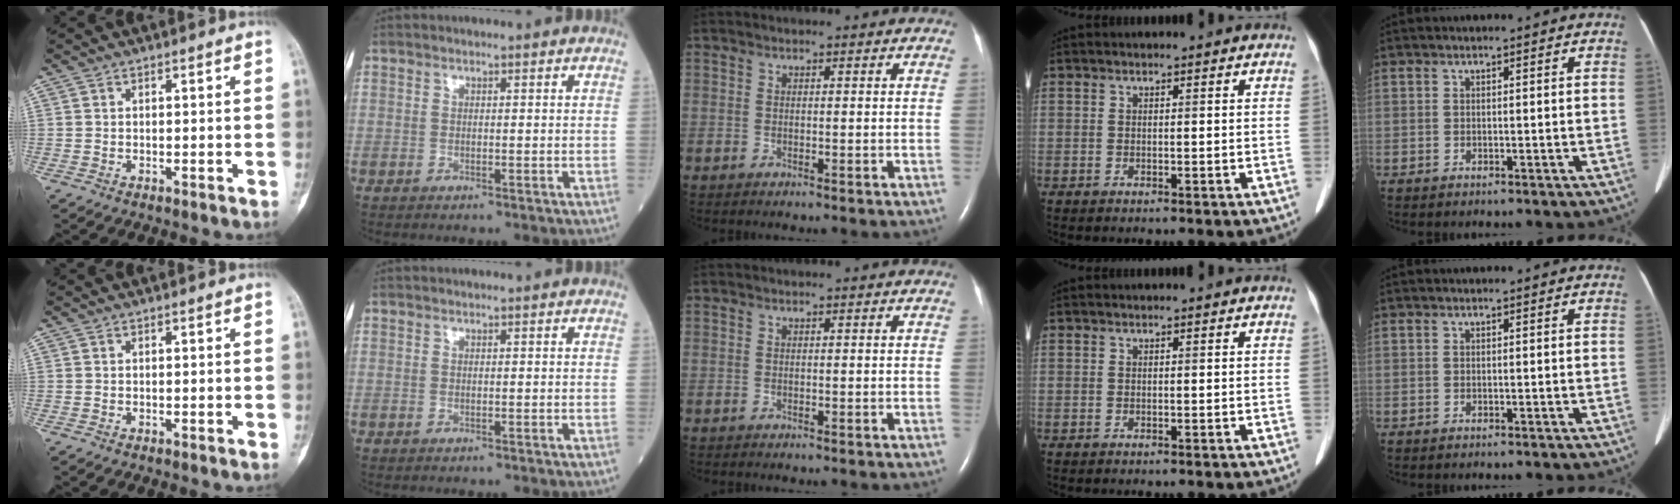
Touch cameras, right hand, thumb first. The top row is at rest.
{}